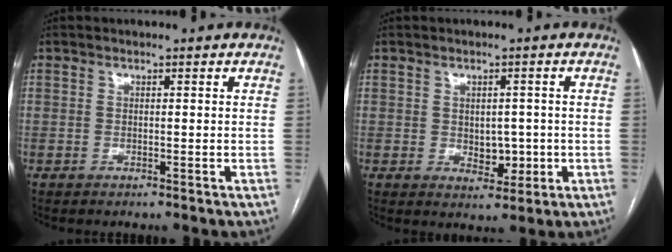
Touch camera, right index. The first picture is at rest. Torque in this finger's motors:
{"motor_torque": [0.07, -0.03, 0.12, 0.02]}